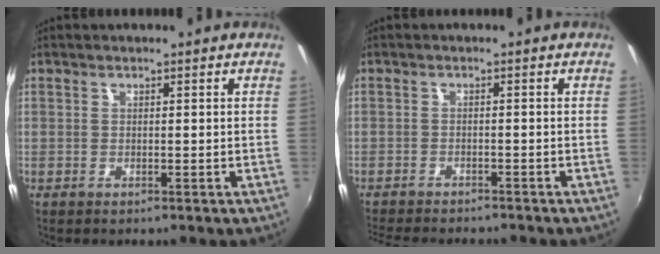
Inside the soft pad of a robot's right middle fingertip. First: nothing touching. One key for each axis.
{"total": 8.5, "fx": -7.8, "fy": 1.6, "fz": 3.0, "tx": -0.078, "ty": -0.019, "tz": -0.122}